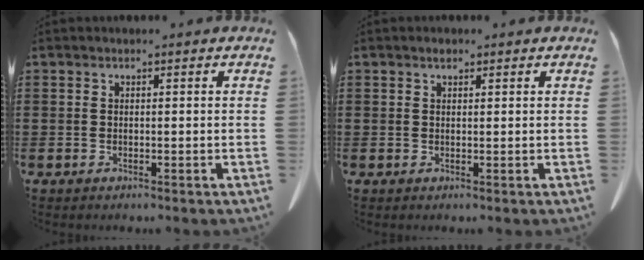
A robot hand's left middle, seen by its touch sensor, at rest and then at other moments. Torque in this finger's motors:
{"motor_torque": [1.55, 0.59, 0.06, 0.01]}